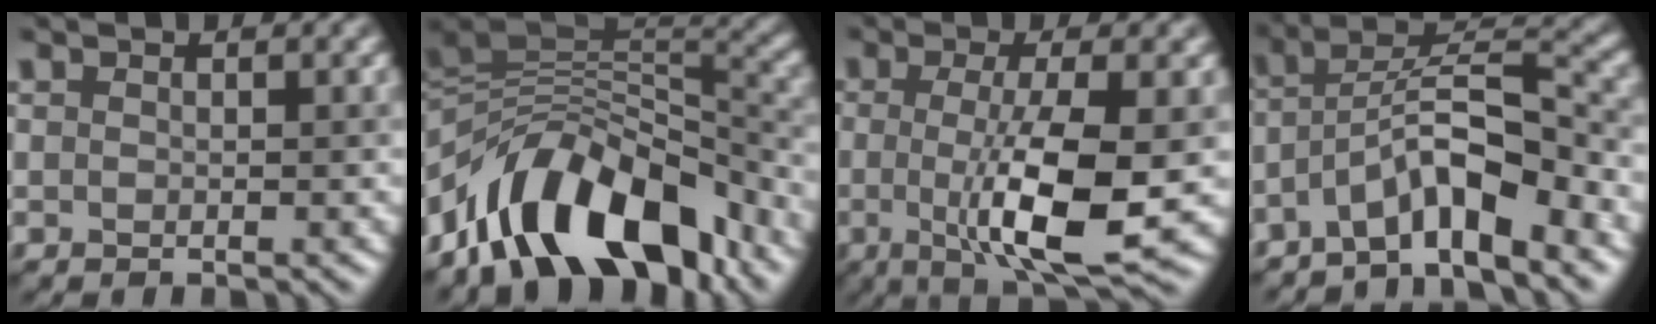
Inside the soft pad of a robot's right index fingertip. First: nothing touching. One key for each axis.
{"total": 12.2, "fx": -7.0, "fy": 6.3, "fz": 7.7, "tx": -0.106, "ty": 0.022, "tz": -0.129}
{"total": 8.1, "fx": -1.0, "fy": 2.0, "fz": 7.8, "tx": -0.123, "ty": -0.014, "tz": -0.010}
{"total": 7.4, "fx": -4.7, "fy": 1.9, "fz": 5.4, "tx": -0.075, "ty": 0.027, "tz": -0.087}